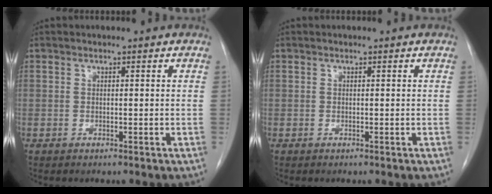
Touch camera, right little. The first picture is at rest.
{"total": 0.0}